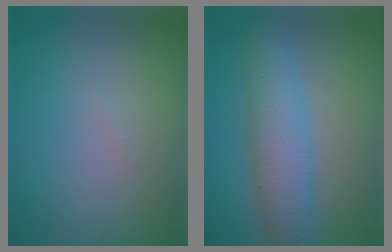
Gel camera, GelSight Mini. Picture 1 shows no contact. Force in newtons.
{"total": 5.4, "press": 5.4, "slide": 0.1}